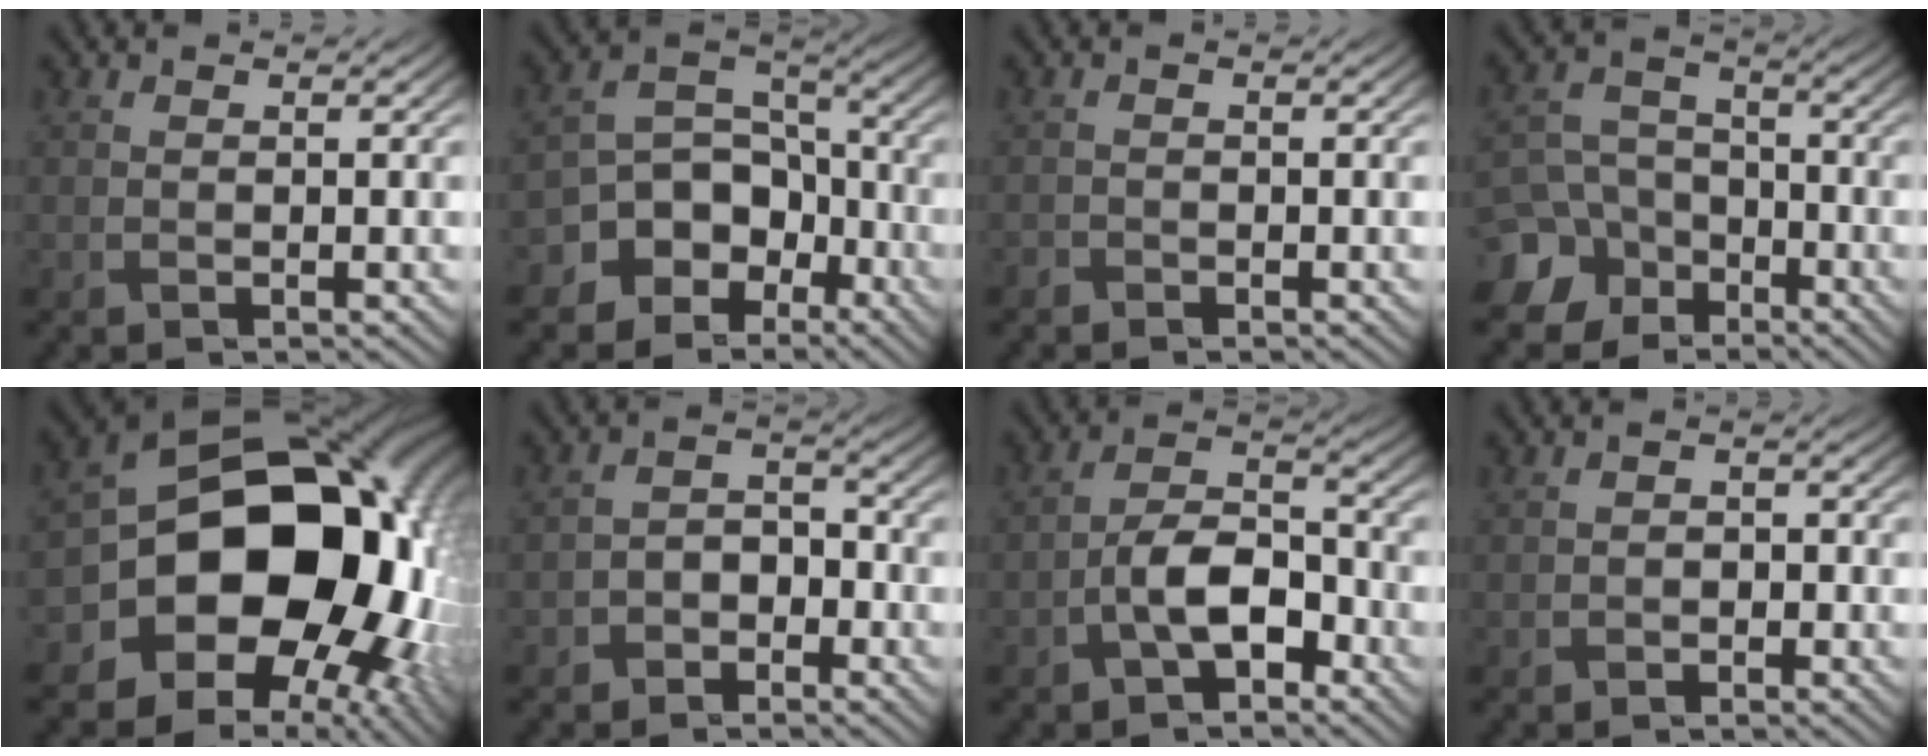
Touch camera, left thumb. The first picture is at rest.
{"total": 9.5, "force": [-5.7, 6.8, 3.5], "torque": [-0.078, -0.007, -0.107]}
{"total": 0.8, "force": [-0.7, 0.3, 0.1], "torque": [-0.002, -0.003, -0.015]}
{"total": 12.1, "force": [-7.0, 9.3, 3.3], "torque": [-0.108, -0.046, -0.136]}
{"total": 19.8, "force": [-3.0, 15.1, 12.3], "torque": [-0.203, -0.040, -0.030]}
{"total": 3.4, "force": [-2.2, 2.2, 1.3], "torque": [-0.024, 0.007, -0.048]}
{"total": 6.5, "force": [-3.0, 3.3, 4.8], "torque": [-0.084, 0.017, -0.065]}
{"total": 1.3, "force": [-0.7, 1.0, 0.5], "torque": [-0.006, 0.001, -0.014]}